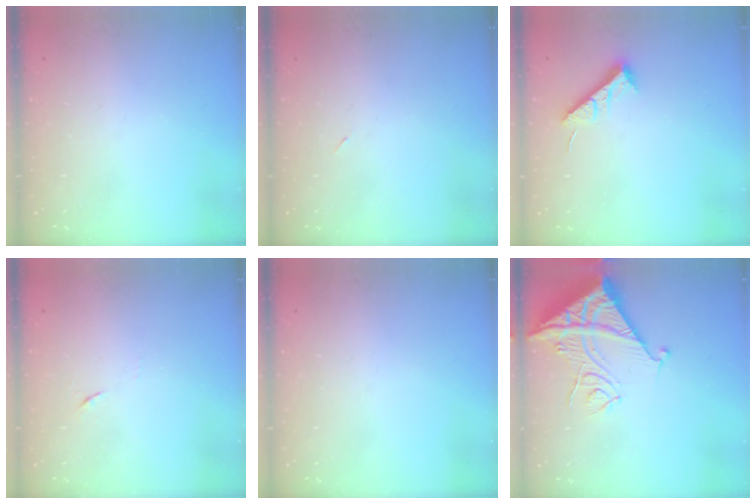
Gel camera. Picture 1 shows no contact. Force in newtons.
{"total": 2.3, "press": 1.9, "slide": 1.2}
{"total": 7.3, "press": 7.3, "slide": 0.6}
{"total": 5.2, "press": 5.1, "slide": 0.7}
{"total": 0.0}
{"total": 16.7, "press": 16.6, "slide": 1.8}